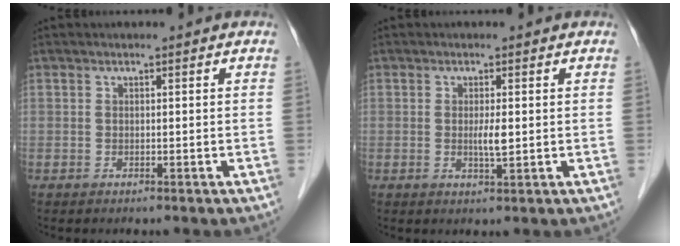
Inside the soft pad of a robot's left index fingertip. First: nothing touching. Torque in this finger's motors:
{"motor_torque": [0.36, 0.34, 0.06, 0.01]}